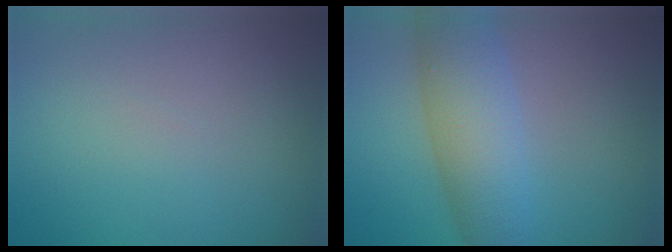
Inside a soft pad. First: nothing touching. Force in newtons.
{"total": 6.8, "press": 6.8, "slide": 0.2}